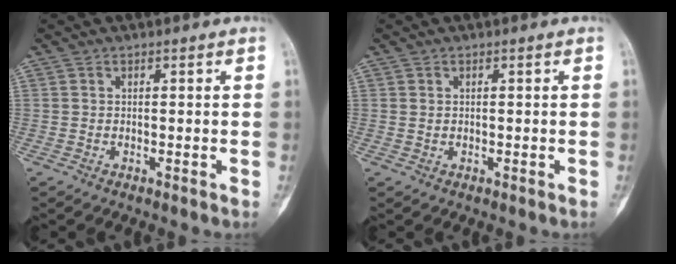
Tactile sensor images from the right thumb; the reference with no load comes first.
{"total": 0.6, "force": [0.0, 0.5, 0.3], "torque": [-0.003, 0.000, 0.001]}